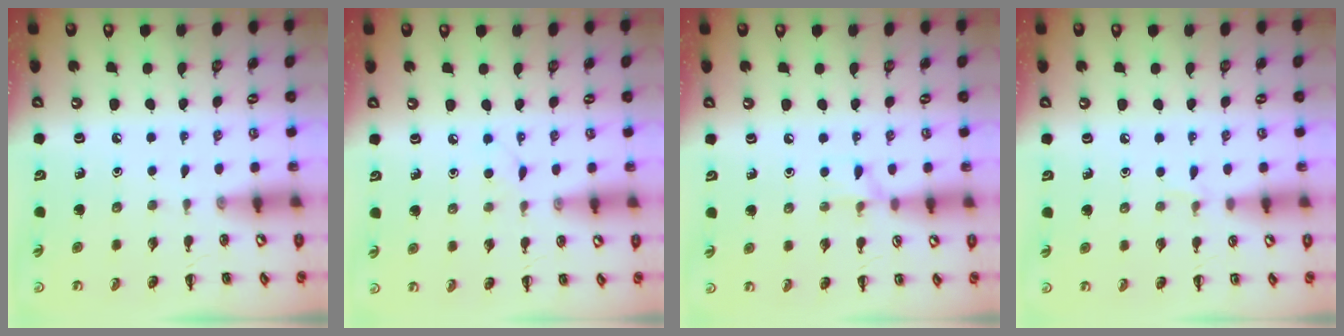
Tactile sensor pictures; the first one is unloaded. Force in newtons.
{"total": 2.9, "press": 2.8, "slide": 1.0}
{"total": 5.0, "press": 4.8, "slide": 1.5}
{"total": 4.0, "press": 3.7, "slide": 1.4}